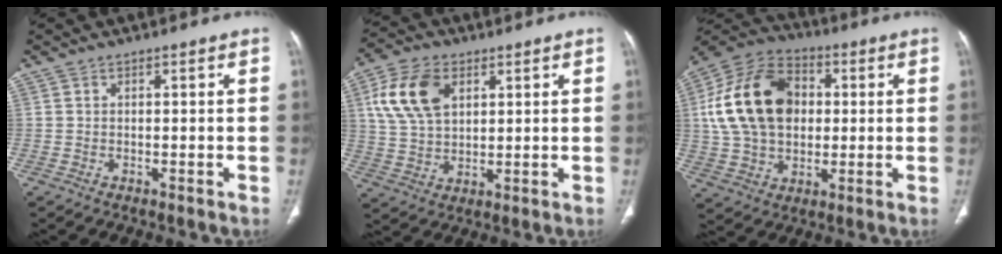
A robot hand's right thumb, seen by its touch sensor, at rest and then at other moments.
{"total": 12.4, "force": [4.4, 7.8, 8.5], "torque": [-0.156, -0.002, 0.087]}
{"total": 20.9, "force": [2.9, 14.8, 14.5], "torque": [-0.252, 0.019, 0.051]}